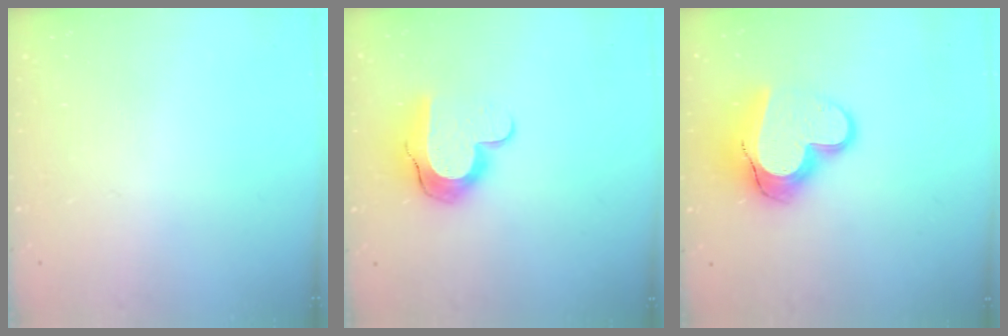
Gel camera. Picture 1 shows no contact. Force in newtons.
{"total": 11.1, "press": 11.1, "slide": 0.8}
{"total": 16.2, "press": 16.2, "slide": 1.3}